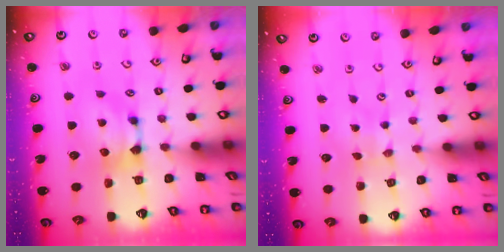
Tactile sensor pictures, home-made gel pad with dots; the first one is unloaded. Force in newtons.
{"total": 3.9, "press": 3.9, "slide": 0.0}